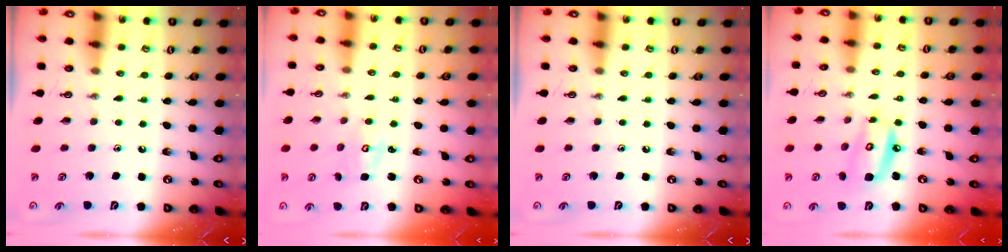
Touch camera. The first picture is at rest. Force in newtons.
{"total": 3.4, "press": 3.4, "slide": 0.5}
{"total": 0.0}
{"total": 10.1, "press": 10.0, "slide": 1.3}